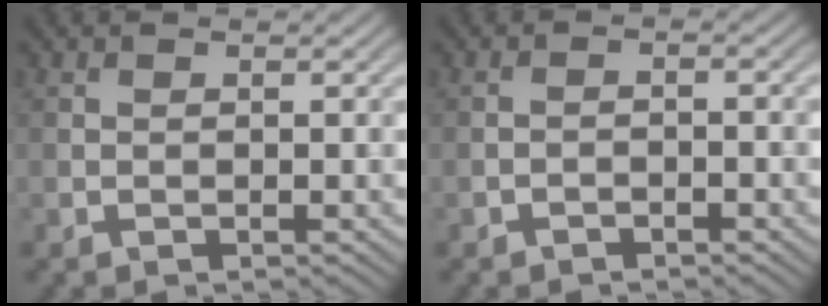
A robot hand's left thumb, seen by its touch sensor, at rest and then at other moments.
{"total": 1.4, "force": [-1.1, 0.3, 0.7], "torque": [-0.013, 0.003, -0.023]}